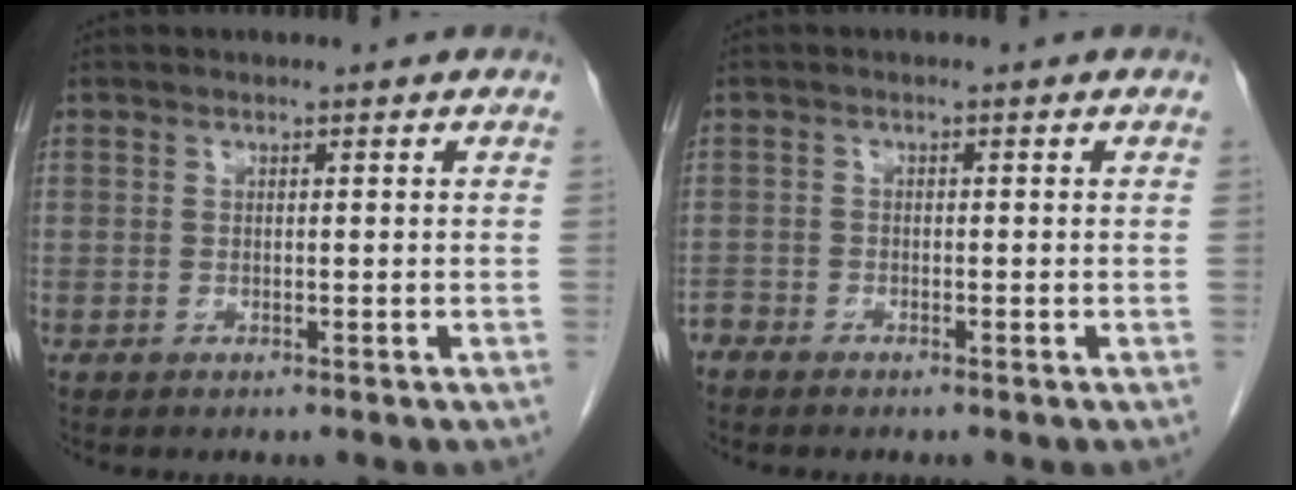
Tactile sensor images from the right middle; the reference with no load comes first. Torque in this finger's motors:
{"motor_torque": [0.19, -0.17, 0.02, 0.00]}